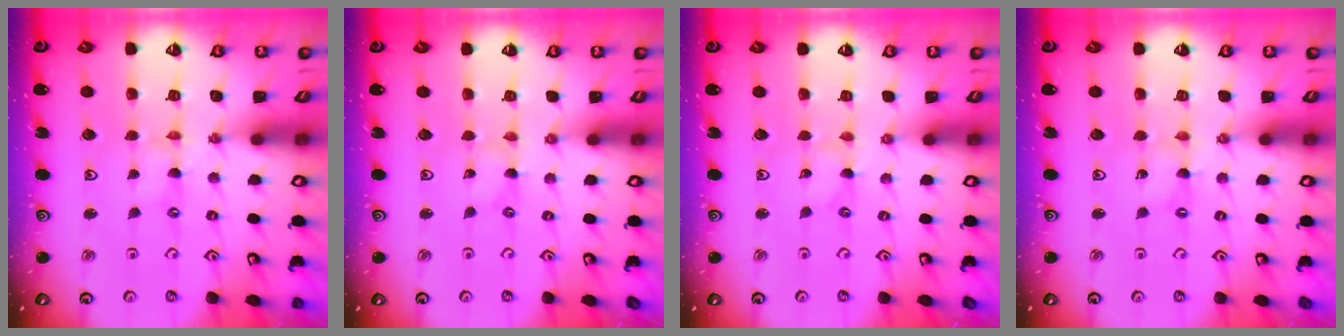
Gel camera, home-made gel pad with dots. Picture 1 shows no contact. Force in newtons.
{"total": 0.0}
{"total": 0.0}
{"total": 0.0}